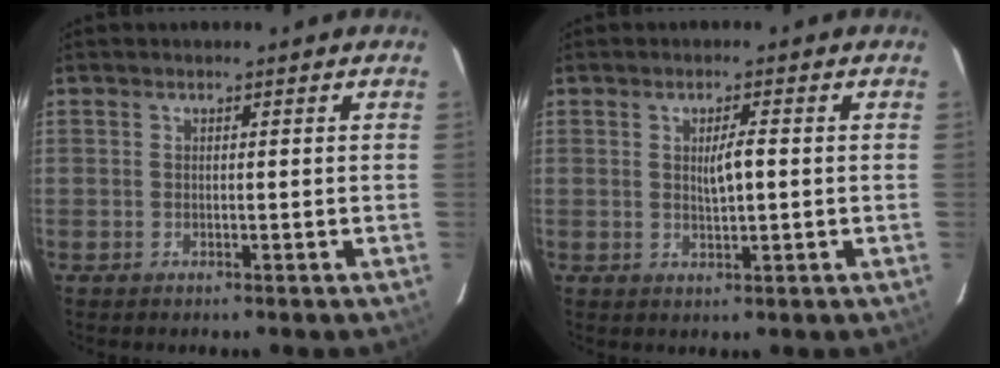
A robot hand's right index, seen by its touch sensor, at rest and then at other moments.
{"total": 2.8, "force": [0.3, 0.3, 2.8], "torque": [-0.051, -0.002, 0.007]}